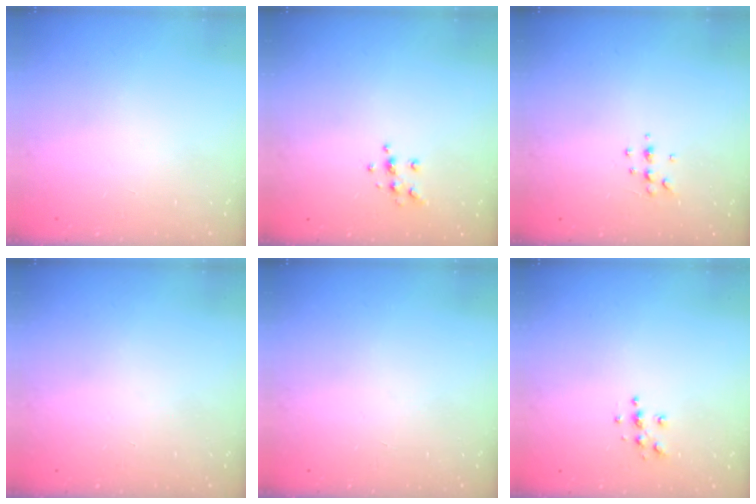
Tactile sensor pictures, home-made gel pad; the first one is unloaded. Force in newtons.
{"total": 6.4, "press": 6.3, "slide": 1.2}
{"total": 5.1, "press": 4.9, "slide": 1.4}
{"total": 0.0}
{"total": 0.0}
{"total": 5.0, "press": 5.0, "slide": 0.4}